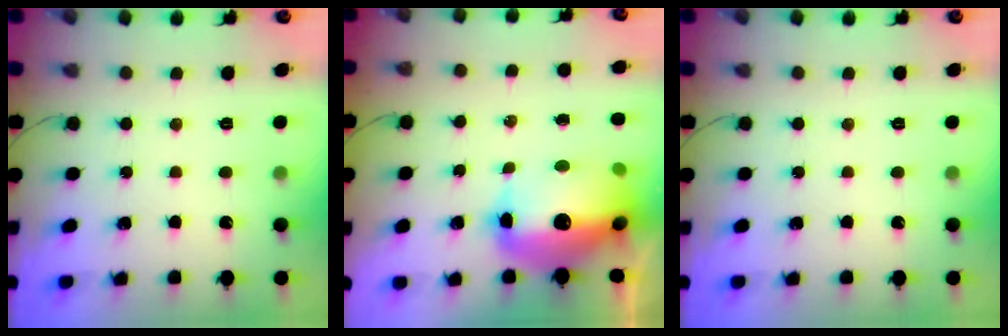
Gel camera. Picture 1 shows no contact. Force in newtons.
{"total": 19.2, "press": 17.0, "slide": 9.0}
{"total": 0.0}